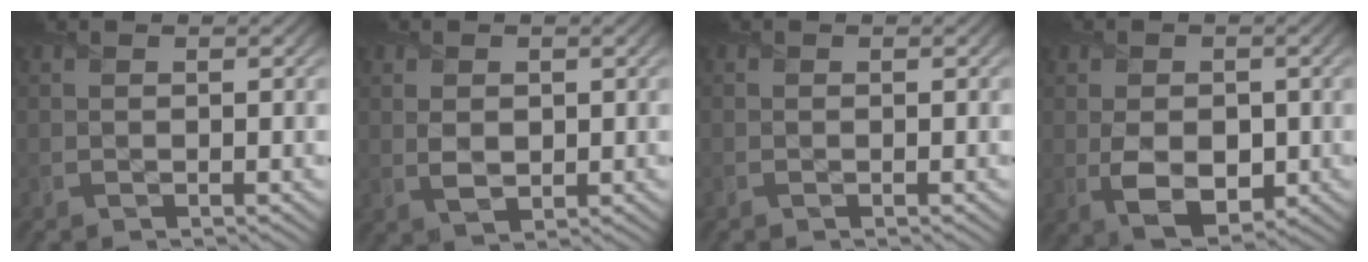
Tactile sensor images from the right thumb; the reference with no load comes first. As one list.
[{"total": 2.7, "force": [0.5, 1.9, 1.9], "torque": [-0.046, 0.001, 0.012]}, {"total": 0.0}, {"total": 5.9, "force": [-0.6, 4.0, 4.4], "torque": [-0.087, -0.010, -0.007]}]